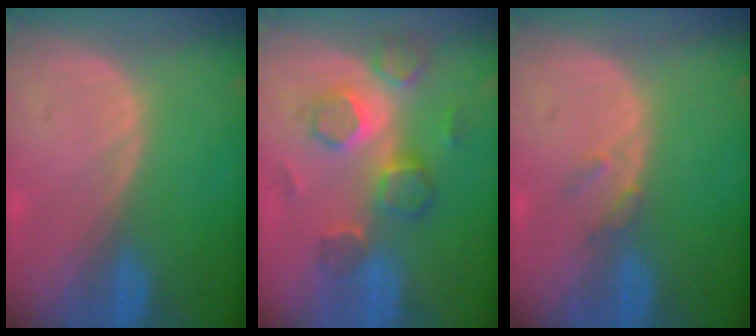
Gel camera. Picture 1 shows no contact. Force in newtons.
{"total": 8.5, "press": 7.6, "slide": 3.8}
{"total": 1.6, "press": 1.6, "slide": 0.2}